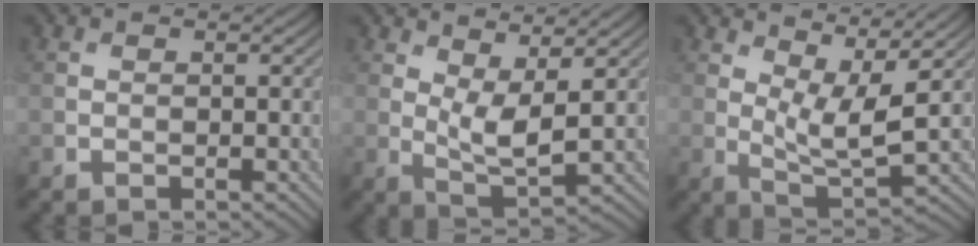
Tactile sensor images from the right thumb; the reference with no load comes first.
{"total": 4.9, "force": [2.2, 1.6, 4.1], "torque": [-0.088, -0.004, 0.042]}
{"total": 6.8, "force": [3.6, 2.0, 5.4], "torque": [-0.110, -0.007, 0.068]}